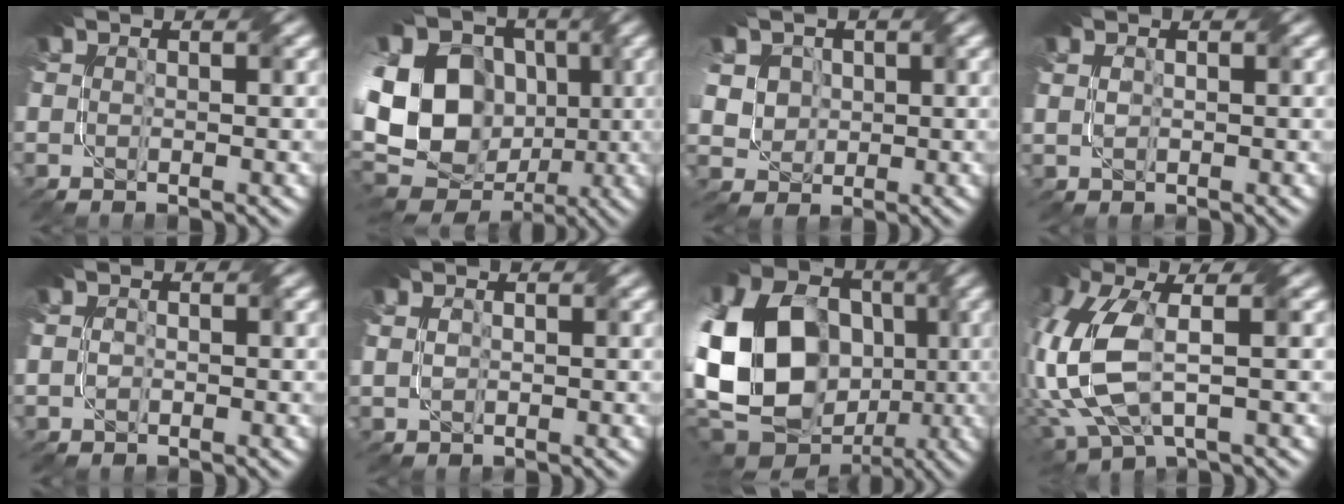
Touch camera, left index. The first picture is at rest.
{"total": 19.8, "force": [0.5, 15.8, 12.0], "torque": [-0.258, 0.023, -0.004]}
{"total": 5.9, "force": [1.9, 5.1, 2.3], "torque": [-0.064, 0.012, 0.037]}
{"total": 1.0, "force": [0.3, 0.7, 0.6], "torque": [-0.015, 0.000, 0.012]}
{"total": 1.1, "force": [-0.1, 1.0, 0.4], "torque": [-0.009, -0.002, 0.001]}
{"total": 1.3, "force": [0.3, 1.0, 0.8], "torque": [-0.019, -0.001, 0.014]}
{"total": 22.7, "force": [-1.6, 18.4, 13.2], "torque": [-0.286, 0.013, -0.077]}
{"total": 9.2, "force": [-0.3, 4.6, 7.9], "torque": [-0.211, -0.018, -0.001]}